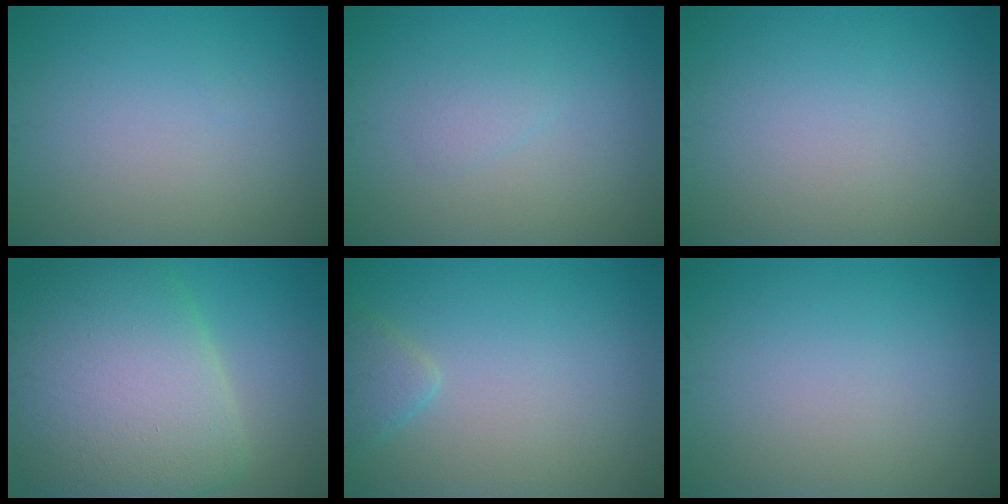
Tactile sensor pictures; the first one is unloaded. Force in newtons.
{"total": 0.9, "press": 0.9, "slide": 0.2}
{"total": 0.0}
{"total": 12.0, "press": 12.0, "slide": 0.2}
{"total": 1.7, "press": 1.7, "slide": 0.1}
{"total": 0.0}